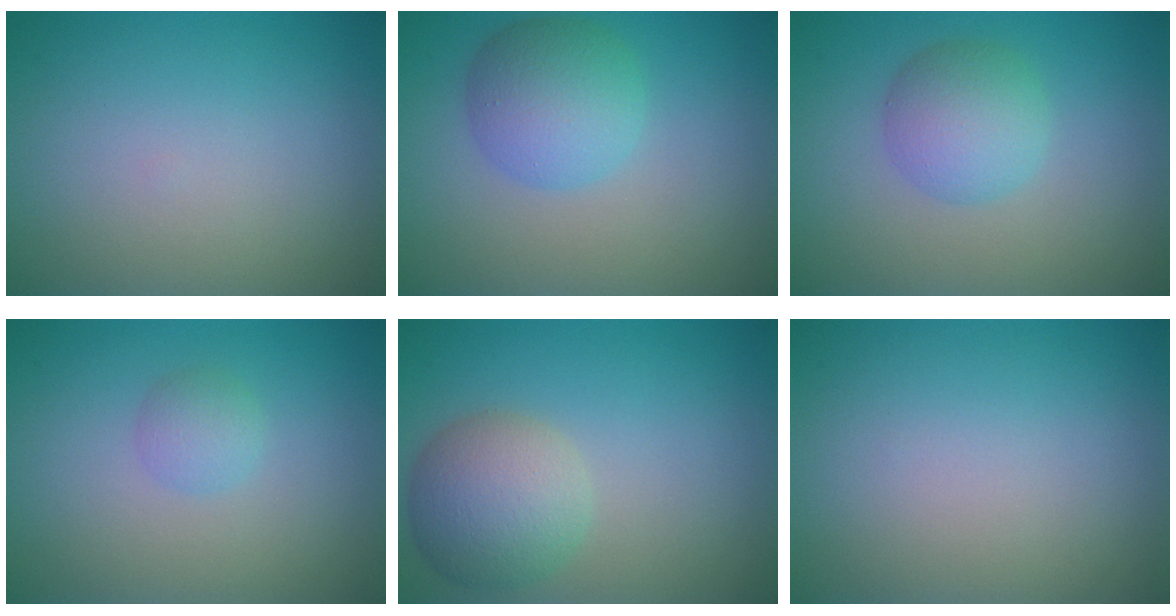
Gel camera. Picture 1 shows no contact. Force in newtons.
{"total": 4.8, "press": 4.8, "slide": 0.1}
{"total": 3.8, "press": 3.8, "slide": 0.2}
{"total": 1.5, "press": 1.5, "slide": 0.1}
{"total": 5.2, "press": 5.2, "slide": 0.1}
{"total": 0.0}